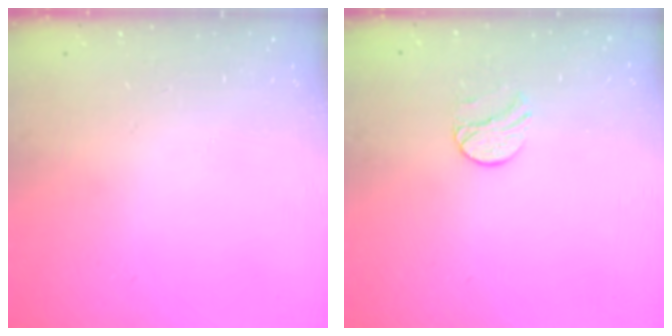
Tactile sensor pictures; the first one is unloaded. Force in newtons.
{"total": 8.3, "press": 8.2, "slide": 0.7}